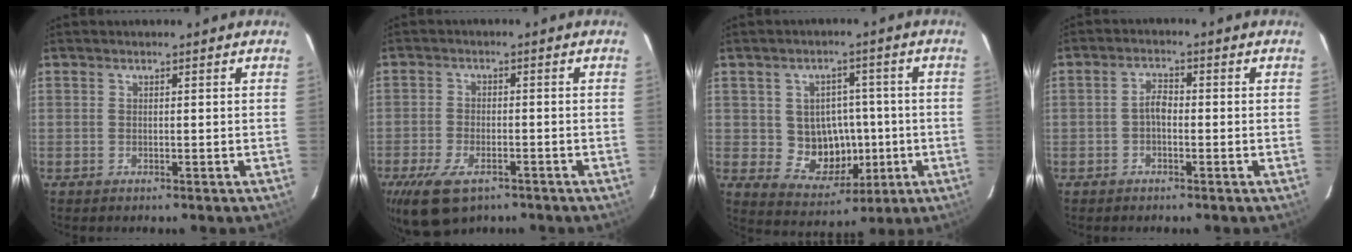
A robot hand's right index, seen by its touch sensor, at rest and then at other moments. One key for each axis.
{"total": 10.6, "fx": -6.7, "fy": 5.2, "fz": 6.4, "tx": -0.156, "ty": -0.026, "tz": -0.117}
{"total": 9.6, "fx": -0.9, "fy": 8.6, "fz": 4.1, "tx": -0.082, "ty": 0.007, "tz": 0.006}
{"total": 2.3, "fx": -0.8, "fy": 1.2, "fz": 1.8, "tx": -0.037, "ty": 0.009, "tz": -0.016}